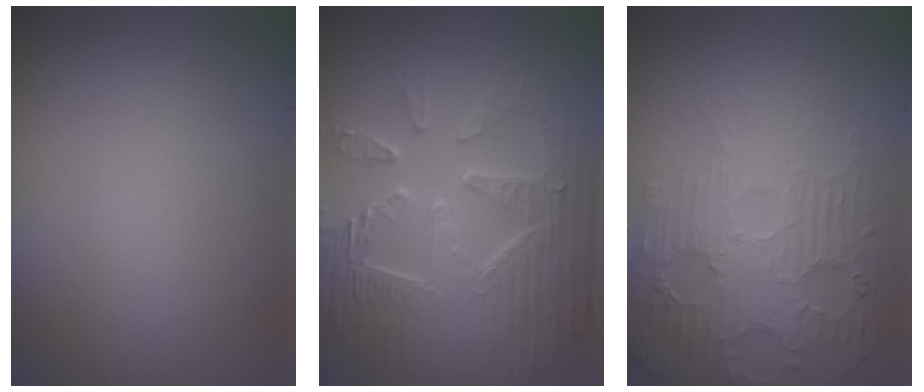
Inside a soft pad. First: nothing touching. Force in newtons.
{"total": 9.7, "press": 6.5, "slide": 7.1}
{"total": 4.3, "press": 3.8, "slide": 2.1}